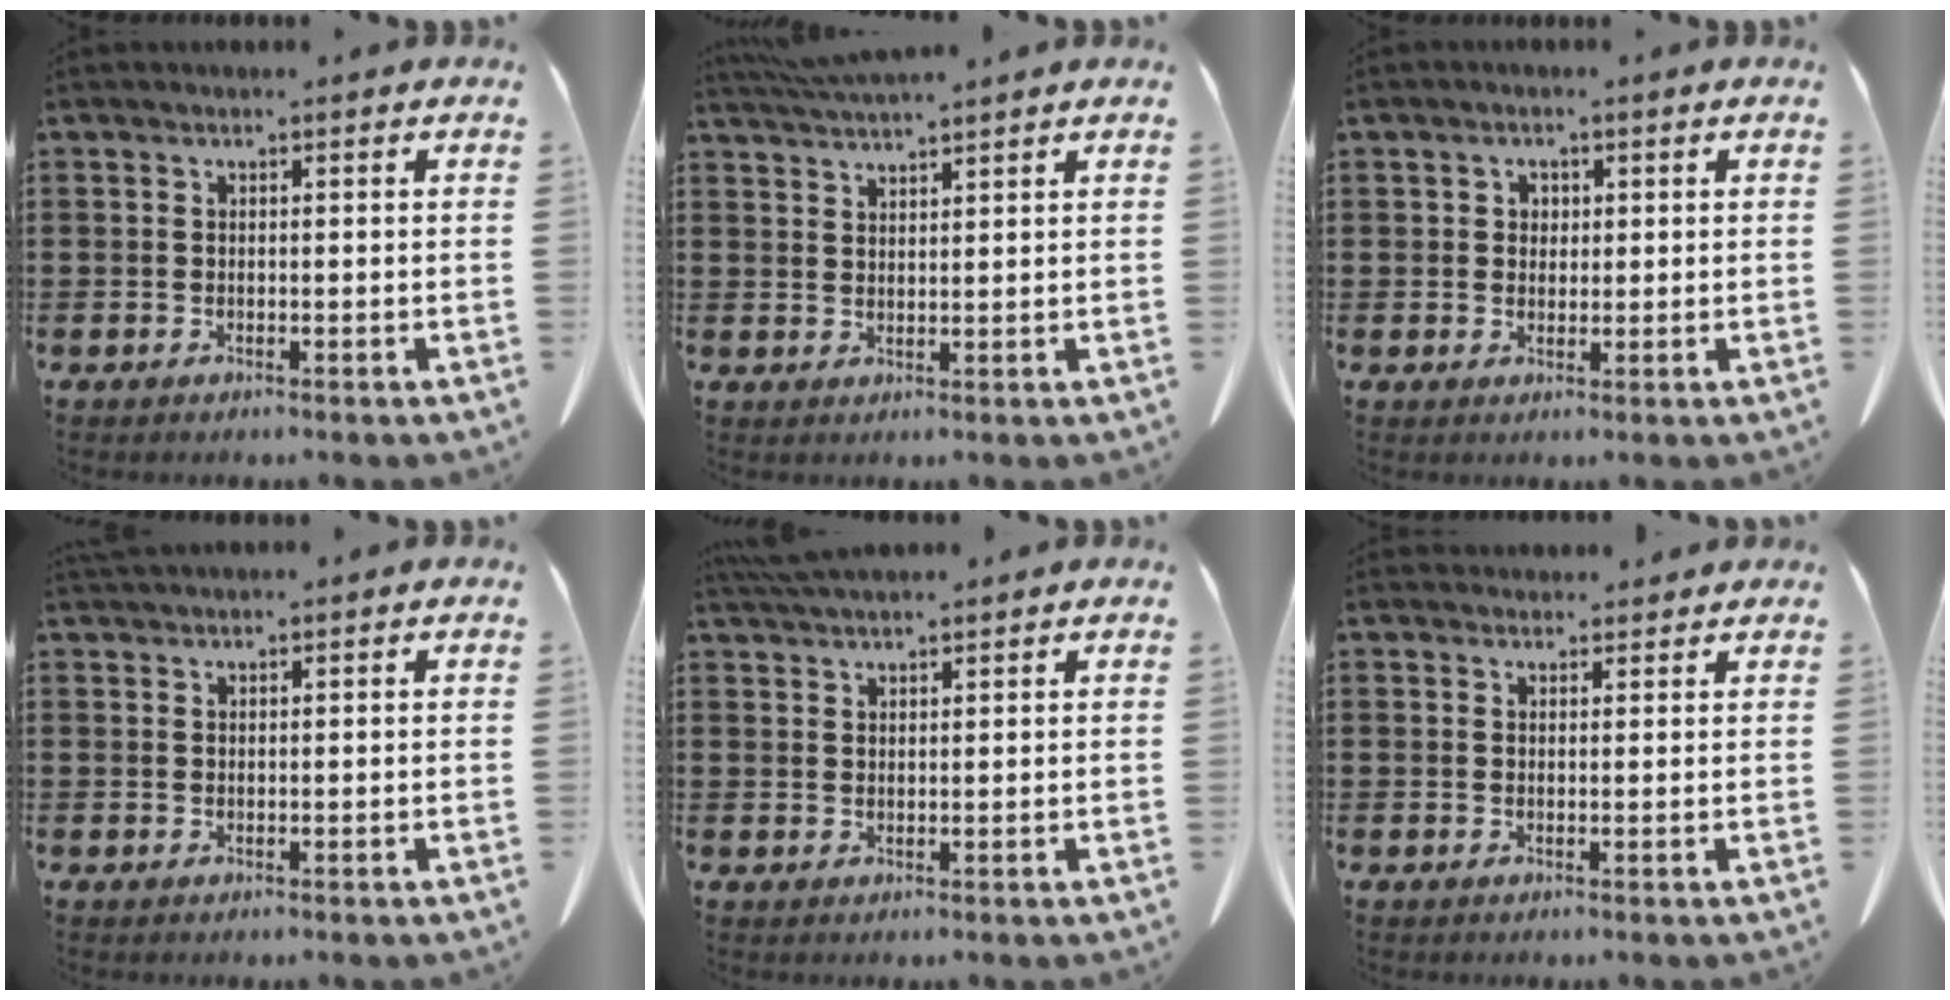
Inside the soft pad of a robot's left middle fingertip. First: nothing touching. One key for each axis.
{"total": 3.3, "fx": 3.2, "fy": -0.2, "fz": 0.8, "tx": -0.026, "ty": -0.006, "tz": 0.061}
{"total": 1.6, "fx": 0.8, "fy": 1.3, "fz": 0.5, "tx": -0.015, "ty": 0.005, "tz": 0.016}
{"total": 1.1, "fx": 1.1, "fy": 0.0, "fz": 0.1, "tx": -0.005, "ty": 0.000, "tz": 0.021}
{"total": 3.5, "fx": 3.3, "fy": 0.3, "fz": 1.1, "tx": -0.031, "ty": -0.003, "tz": 0.063}
{"total": 1.8, "fx": 1.8, "fy": 0.4, "fz": 0.0, "tx": 0.002, "ty": -0.002, "tz": 0.034}